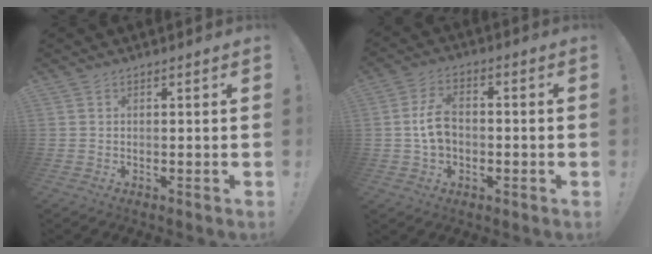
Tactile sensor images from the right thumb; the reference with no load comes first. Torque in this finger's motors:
{"motor_torque": [0.70, 0.61, 0.00, -0.04, 0.06]}